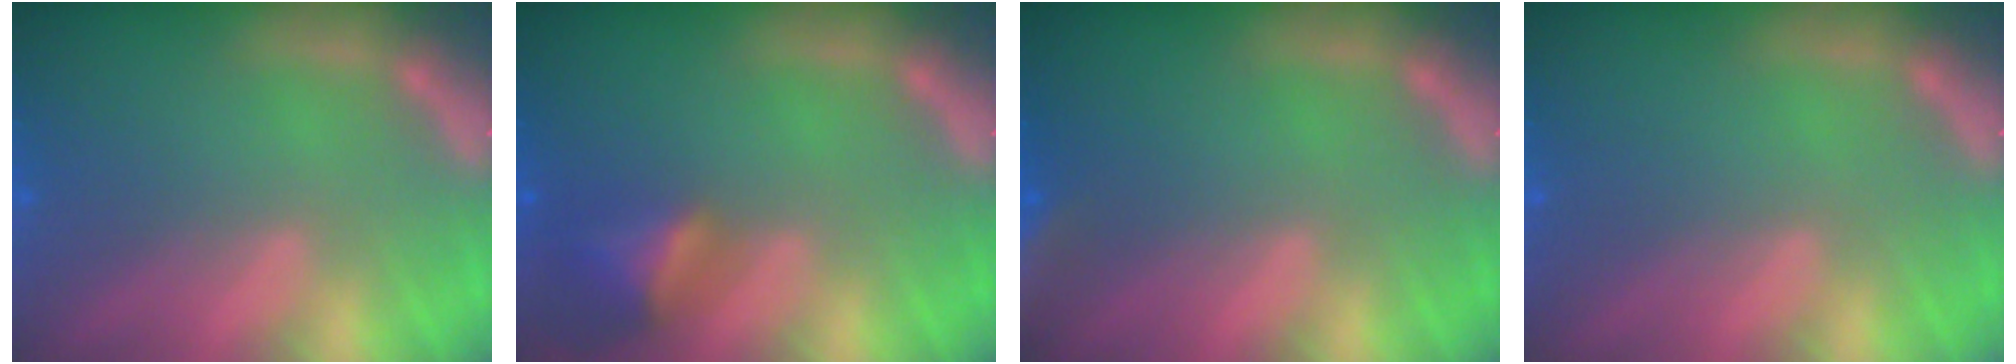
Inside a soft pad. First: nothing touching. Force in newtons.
{"total": 3.5}
{"total": 5.0}
{"total": 0.0}